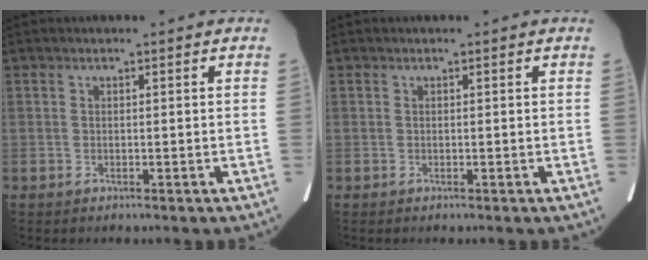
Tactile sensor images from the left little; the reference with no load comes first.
{"total": 0.0}